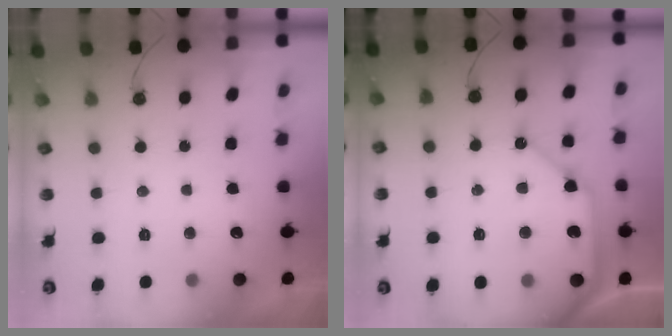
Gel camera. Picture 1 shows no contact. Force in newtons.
{"total": 14.3, "press": 14.2, "slide": 1.7}